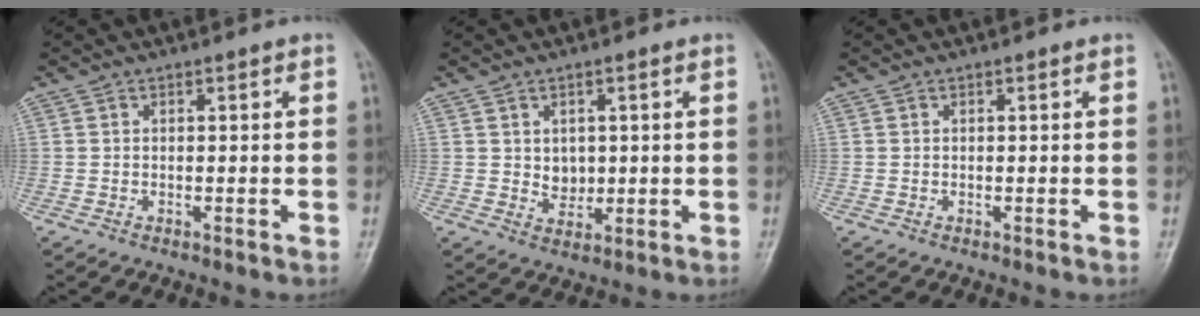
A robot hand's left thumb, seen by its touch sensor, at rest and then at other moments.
{"total": 3.6, "force": [0.6, 2.9, 1.9], "torque": [-0.013, -0.008, 0.017]}
{"total": 0.0}